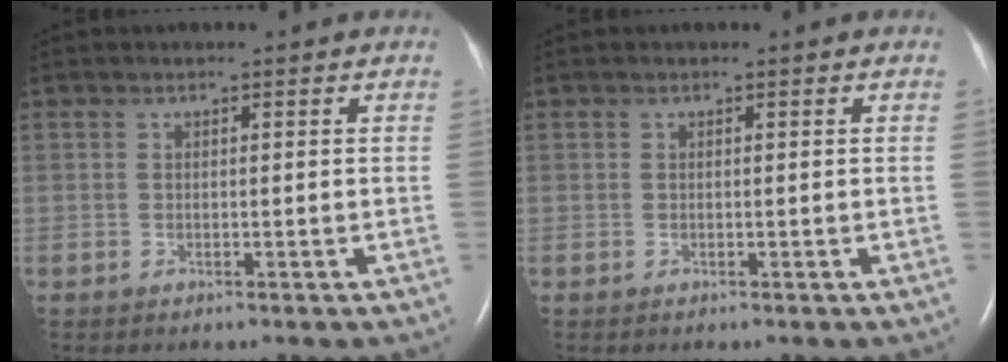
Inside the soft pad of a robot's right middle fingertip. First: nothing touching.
{"total": 0.0}